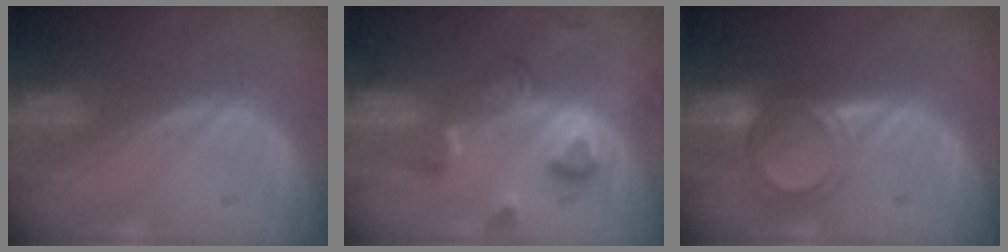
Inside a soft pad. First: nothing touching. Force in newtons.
{"total": 8.2, "press": 7.3, "slide": 3.7}
{"total": 6.0, "press": 5.3, "slide": 2.8}